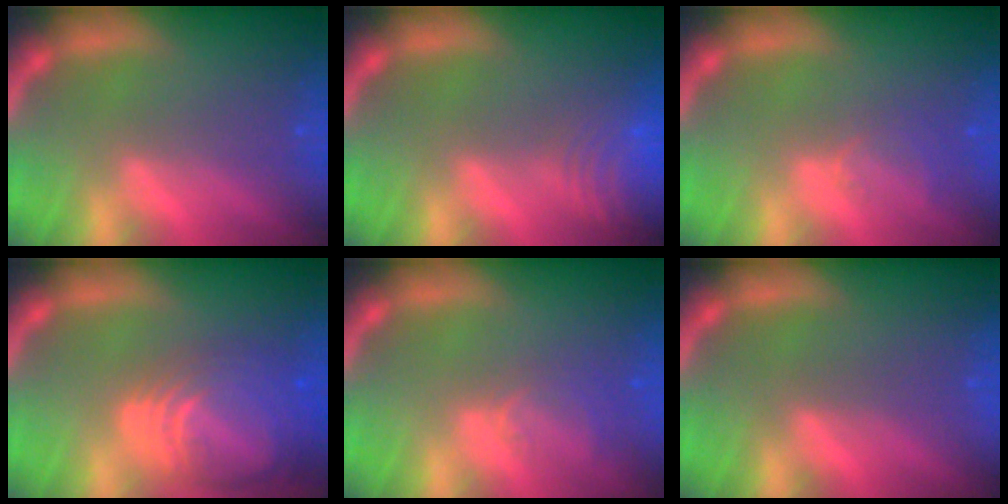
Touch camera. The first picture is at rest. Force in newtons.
{"total": 9.5}
{"total": 2.0}
{"total": 10.0}
{"total": 2.5}
{"total": 0.0}